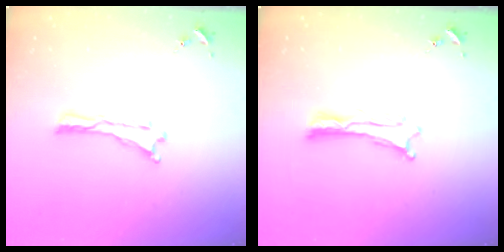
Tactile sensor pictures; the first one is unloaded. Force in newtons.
{"total": 1.2, "press": 1.2, "slide": 0.0}